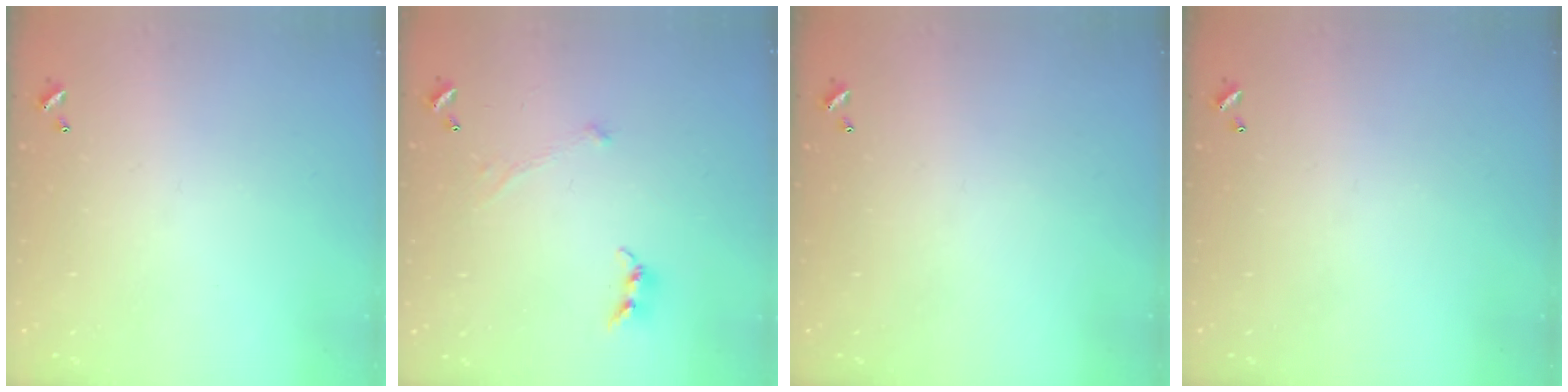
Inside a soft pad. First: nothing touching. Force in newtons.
{"total": 0.0}
{"total": 0.0}
{"total": 0.0}